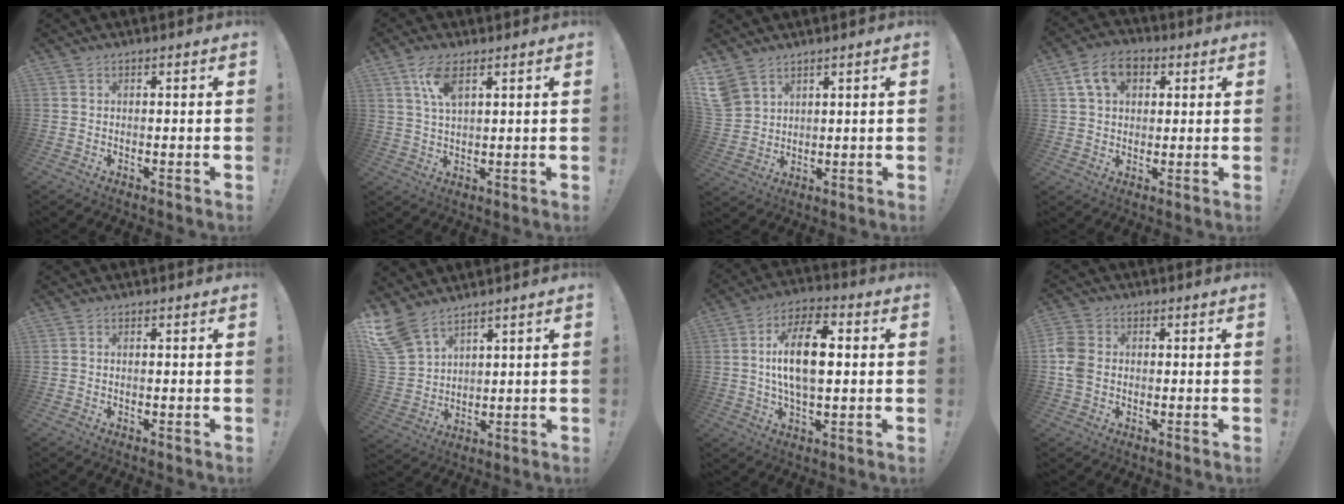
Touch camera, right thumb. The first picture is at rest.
{"total": 7.3, "force": [3.6, 2.8, 5.6], "torque": [-0.098, -0.007, 0.064]}
{"total": 7.0, "force": [5.1, 4.2, 2.3], "torque": [-0.059, -0.026, 0.104]}
{"total": 10.4, "force": [4.3, 7.1, 6.3], "torque": [-0.099, 0.005, 0.082]}
{"total": 0.0}
{"total": 9.9, "force": [7.6, 4.8, 4.2], "torque": [-0.098, -0.044, 0.154]}
{"total": 14.5, "force": [1.7, 7.1, 12.5], "torque": [-0.219, 0.003, 0.023]}
{"total": 7.4, "force": [-0.5, 5.8, 4.6], "torque": [-0.100, 0.007, -0.005]}